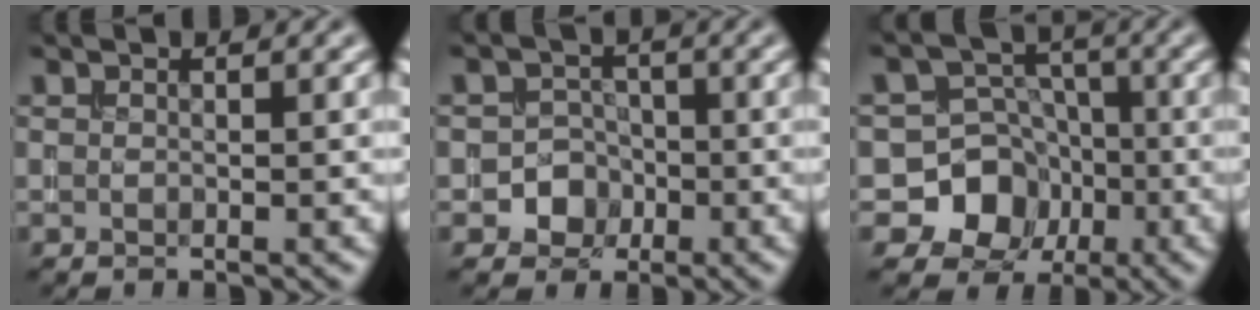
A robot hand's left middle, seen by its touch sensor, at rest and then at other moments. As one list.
[{"total": 2.9, "force": [-1.2, 2.6, 0.3], "torque": [0.023, 0.008, -0.031]}, {"total": 7.9, "force": [-2.8, 7.3, 1.6], "torque": [-0.010, 0.006, -0.074]}]